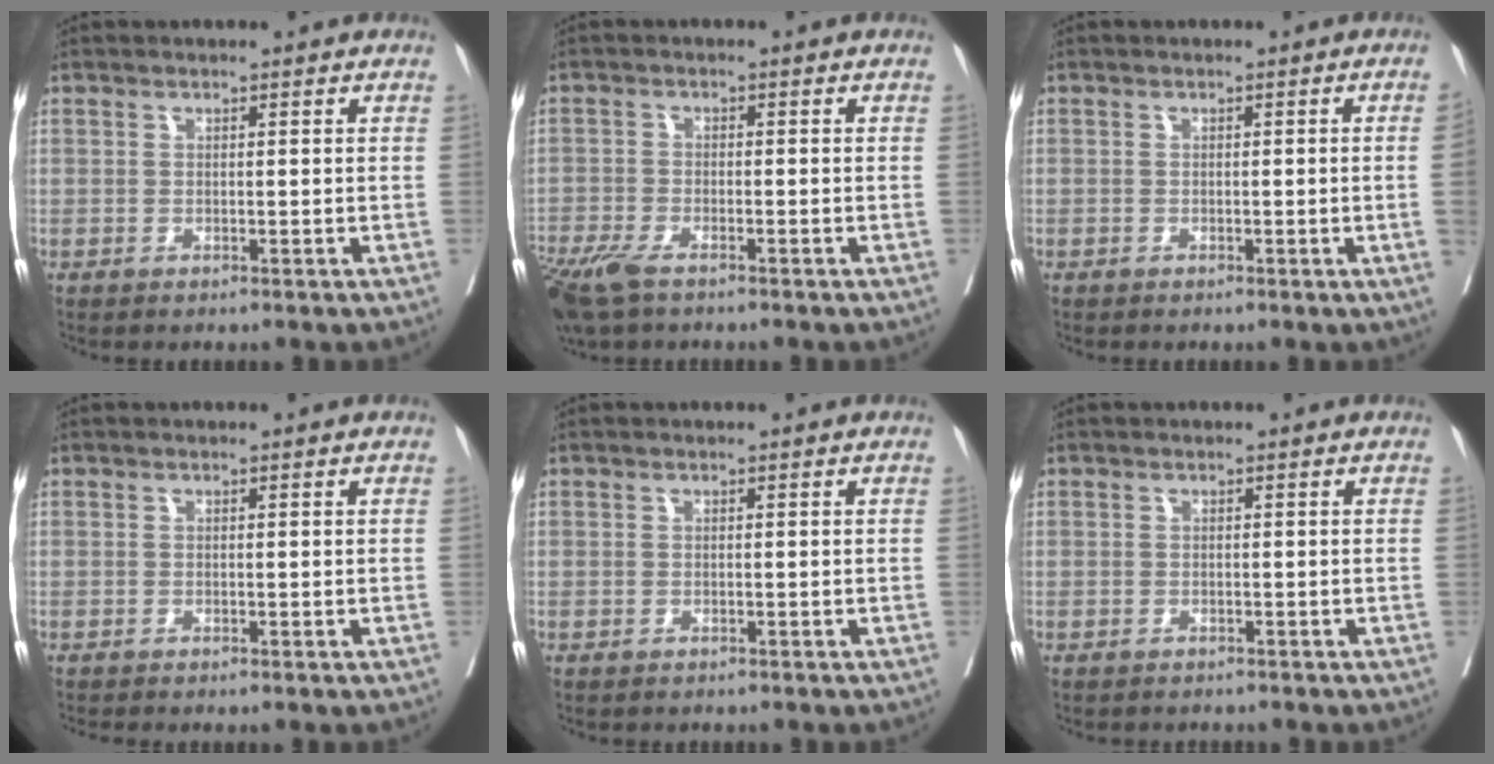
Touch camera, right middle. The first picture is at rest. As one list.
[{"total": 8.1, "force": [-5.9, 2.5, 5.0], "torque": [-0.100, -0.019, -0.107]}, {"total": 1.4, "force": [-0.2, -0.5, 1.3], "torque": [-0.015, -0.002, -0.001]}, {"total": 0.7, "force": [-0.7, -0.2, 0.2], "torque": [0.000, 0.001, -0.013]}, {"total": 0.5, "force": [-0.5, 0.3, 0.0], "torque": [-0.009, 0.002, -0.009]}, {"total": 1.9, "force": [-1.7, 0.8, 0.1], "torque": [-0.013, -0.003, -0.027]}]